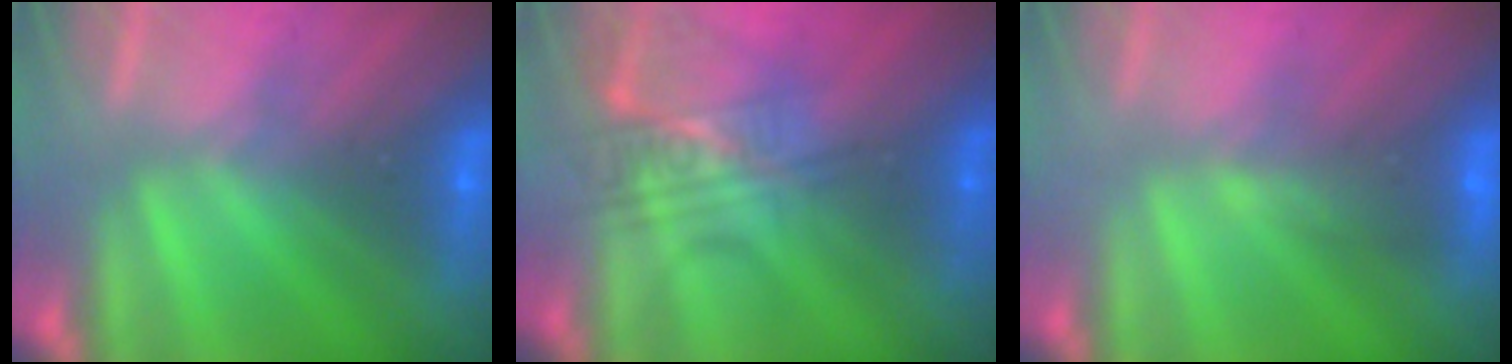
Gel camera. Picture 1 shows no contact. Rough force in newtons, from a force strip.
{"total": 2.4}
{"total": 4.5}